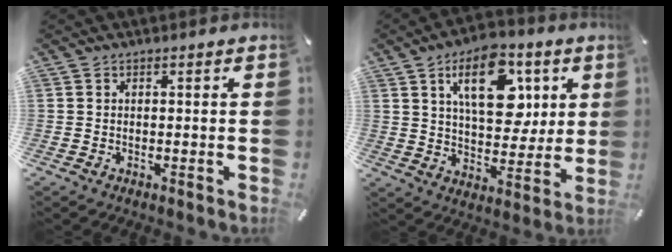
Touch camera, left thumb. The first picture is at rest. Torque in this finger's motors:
{"motor_torque": [2.04, 2.73, 2.21, -0.56, 0.54]}